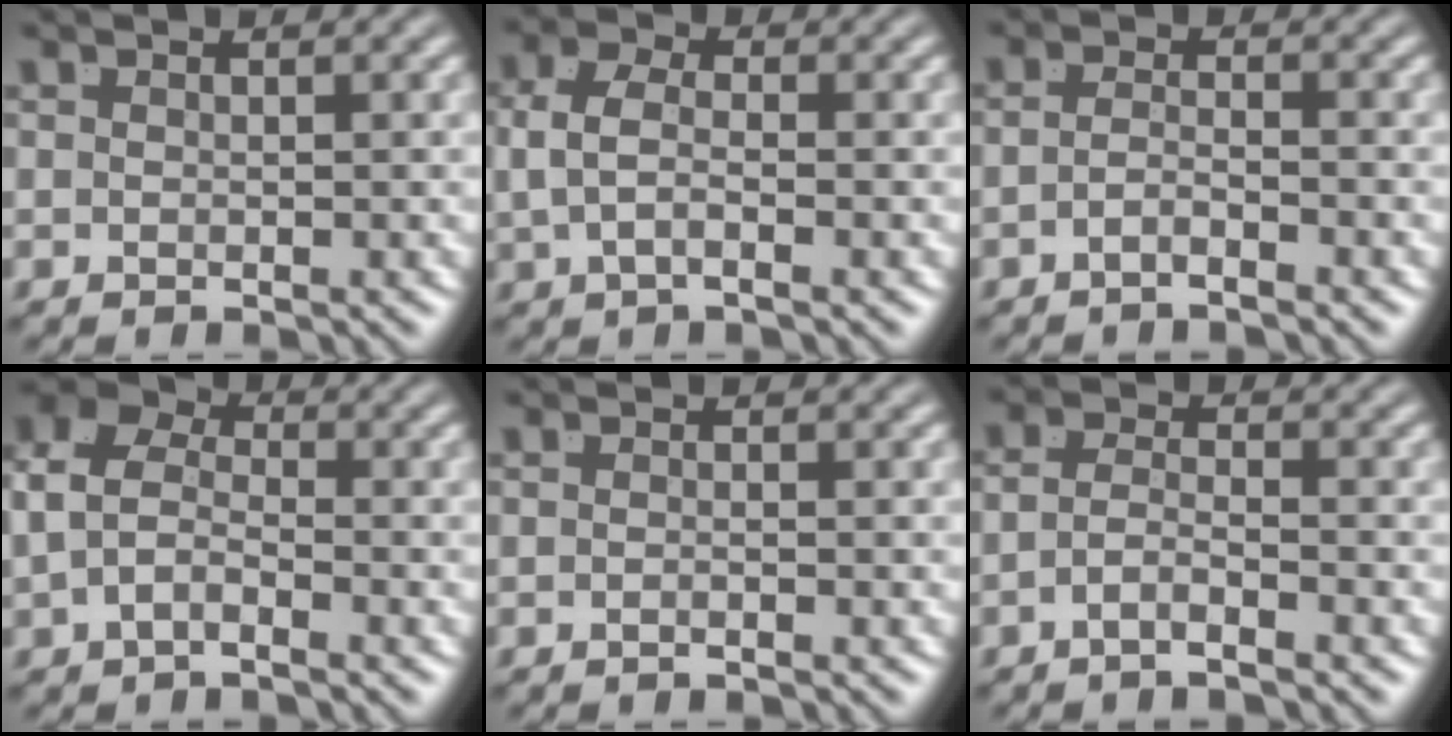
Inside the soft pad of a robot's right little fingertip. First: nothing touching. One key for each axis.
{"total": 3.7, "fx": -0.1, "fy": 2.2, "fz": 3.0, "tx": -0.063, "ty": -0.003, "tz": -0.004}
{"total": 2.1, "fx": -1.7, "fy": -0.5, "fz": 1.0, "tx": -0.018, "ty": -0.011, "tz": -0.028}
{"total": 7.7, "fx": 0.9, "fy": 6.0, "fz": 4.7, "tx": -0.087, "ty": 0.005, "tz": -0.003}
{"total": 0.8, "fx": -0.6, "fy": -0.4, "fz": 0.3, "tx": -0.003, "ty": 0.002, "tz": -0.012}
{"total": 2.3, "fx": -1.8, "fy": 0.1, "fz": 1.4, "tx": -0.026, "ty": -0.014, "tz": -0.029}